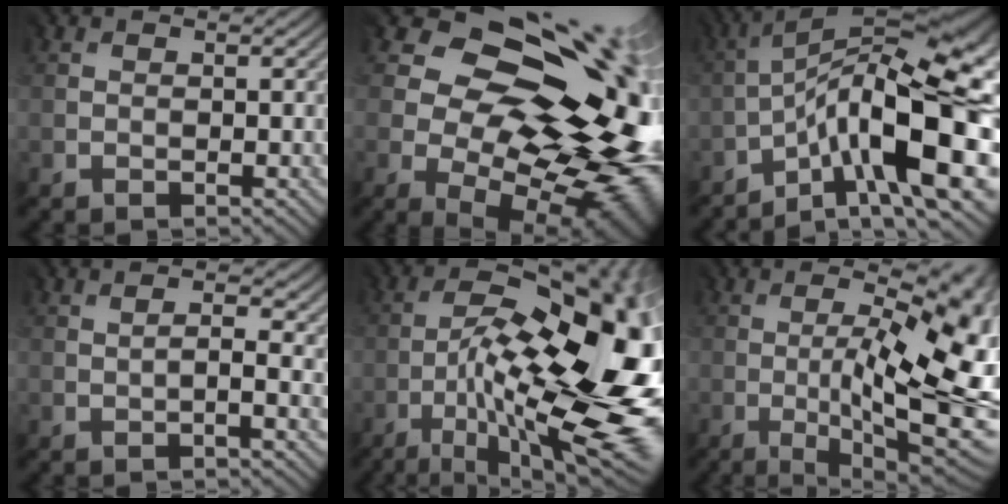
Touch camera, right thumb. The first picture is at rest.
{"total": 19.7, "force": [1.5, 14.2, 13.5], "torque": [-0.173, -0.014, 0.050]}
{"total": 17.7, "force": [-6.9, 6.2, 15.1], "torque": [-0.217, 0.002, -0.115]}
{"total": 3.0, "force": [-0.4, 0.8, 2.9], "torque": [-0.047, 0.003, -0.004]}
{"total": 21.0, "force": [-5.9, 7.3, 18.8], "torque": [-0.267, 0.002, -0.095]}
{"total": 16.1, "force": [-1.9, 4.9, 15.2], "torque": [-0.193, -0.009, -0.012]}